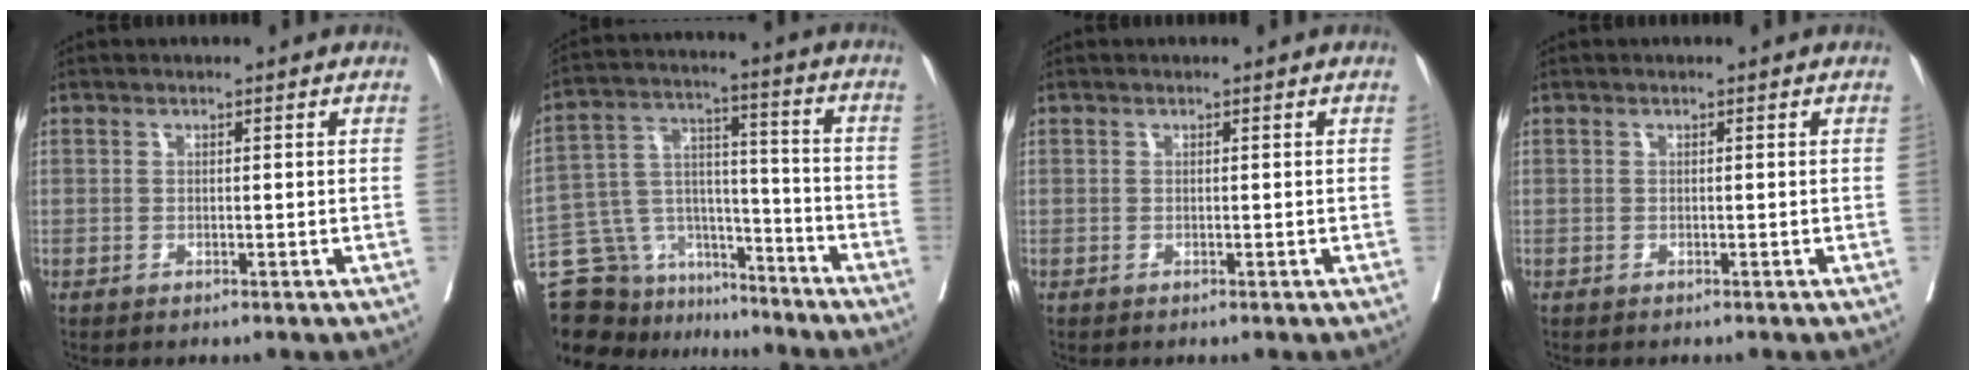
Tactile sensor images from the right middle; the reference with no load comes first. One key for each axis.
{"total": 18.8, "fx": -16.8, "fy": 7.4, "fz": 4.3, "tx": -0.100, "ty": 0.050, "tz": -0.268}
{"total": 0.0}
{"total": 0.0}